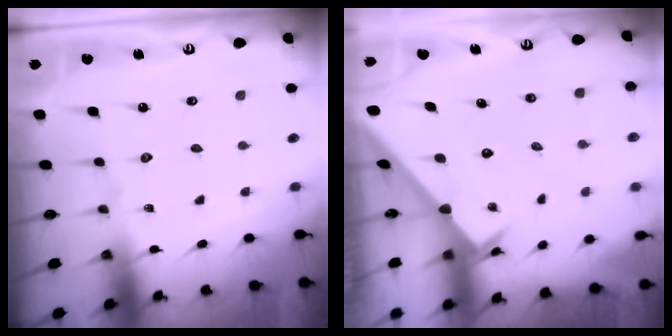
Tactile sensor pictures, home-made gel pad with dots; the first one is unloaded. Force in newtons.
{"total": 2.5, "press": 2.5, "slide": 0.2}